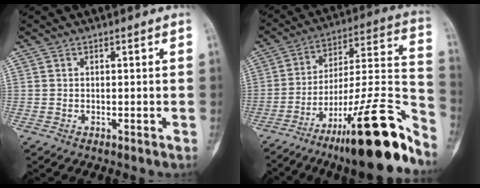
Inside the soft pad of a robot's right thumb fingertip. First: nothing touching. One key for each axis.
{"total": 23.8, "fx": -16.6, "fy": 3.3, "fz": 16.8, "tx": -0.215, "ty": 0.105, "tz": -0.263}